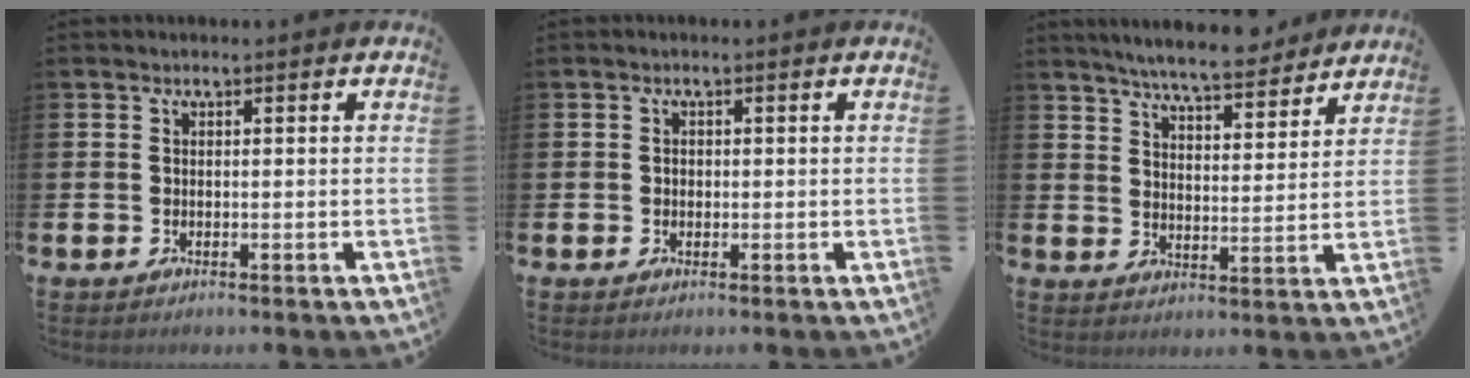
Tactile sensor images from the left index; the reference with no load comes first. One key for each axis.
{"total": 0.8, "fx": 0.0, "fy": 0.7, "fz": 0.4, "tx": -0.007, "ty": 0.006, "tz": -0.002}
{"total": 6.8, "fx": 6.6, "fy": 0.5, "fz": 1.8, "tx": -0.045, "ty": -0.039, "tz": 0.114}